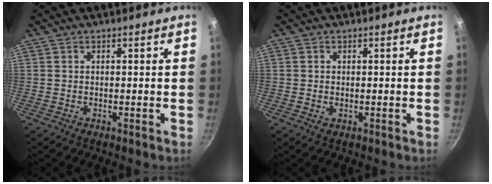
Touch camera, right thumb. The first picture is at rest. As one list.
[{"total": 0.8, "force": [0.0, 0.7, 0.5], "torque": [-0.007, -0.003, -0.001]}]